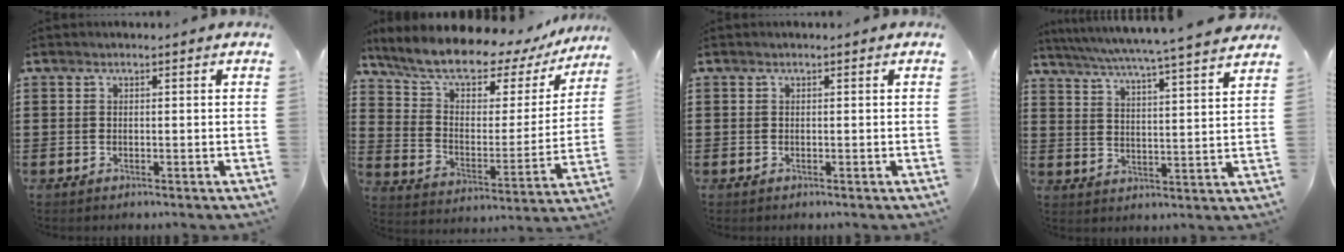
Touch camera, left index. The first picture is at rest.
{"total": 9.5, "force": [8.0, 2.6, 4.4], "torque": [-0.114, -0.052, 0.134]}
{"total": 0.0}
{"total": 5.2, "force": [4.6, -1.1, 2.0], "torque": [-0.061, -0.040, 0.072]}